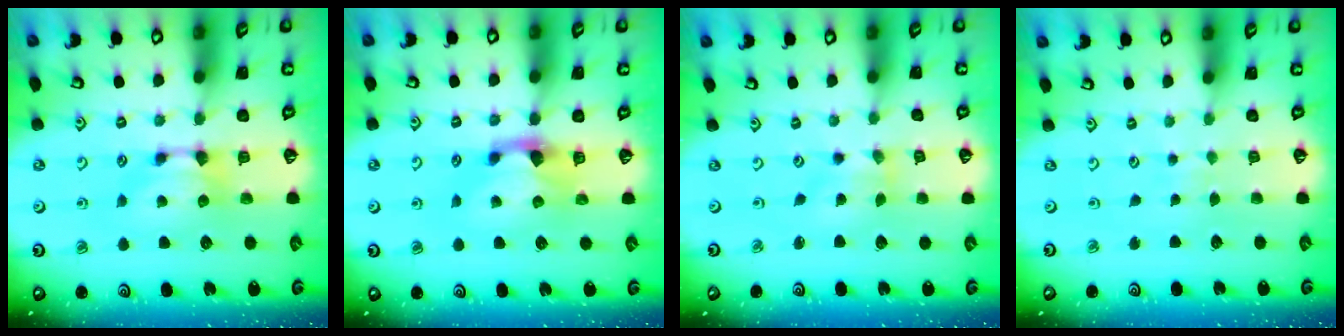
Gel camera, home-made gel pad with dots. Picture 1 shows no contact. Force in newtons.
{"total": 1.5, "press": 1.2, "slide": 0.9}
{"total": 1.7, "press": 1.3, "slide": 1.1}
{"total": 5.8, "press": 5.8, "slide": 0.2}